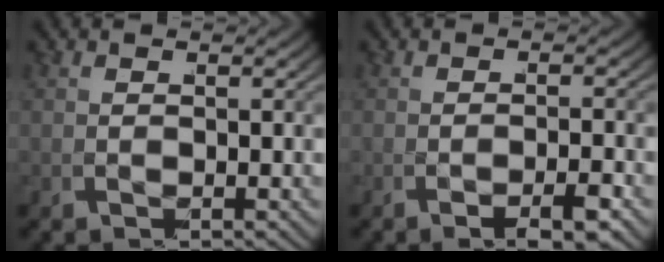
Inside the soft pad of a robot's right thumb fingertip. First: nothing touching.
{"total": 2.1, "force": [-1.6, -0.8, 1.1], "torque": [-0.026, 0.001, -0.024]}